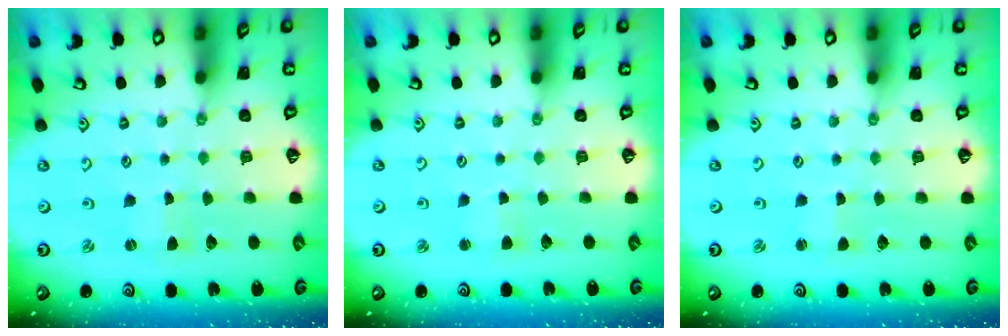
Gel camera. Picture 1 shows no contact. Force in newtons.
{"total": 2.8, "press": 2.8, "slide": 0.3}
{"total": 1.1, "press": 1.1, "slide": 0.1}